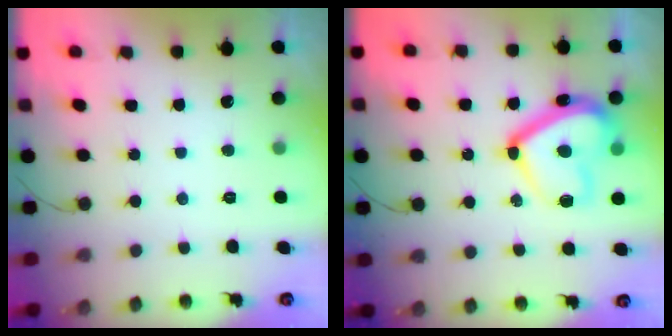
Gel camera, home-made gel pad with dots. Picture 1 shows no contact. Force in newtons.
{"total": 17.8, "press": 17.7, "slide": 1.9}